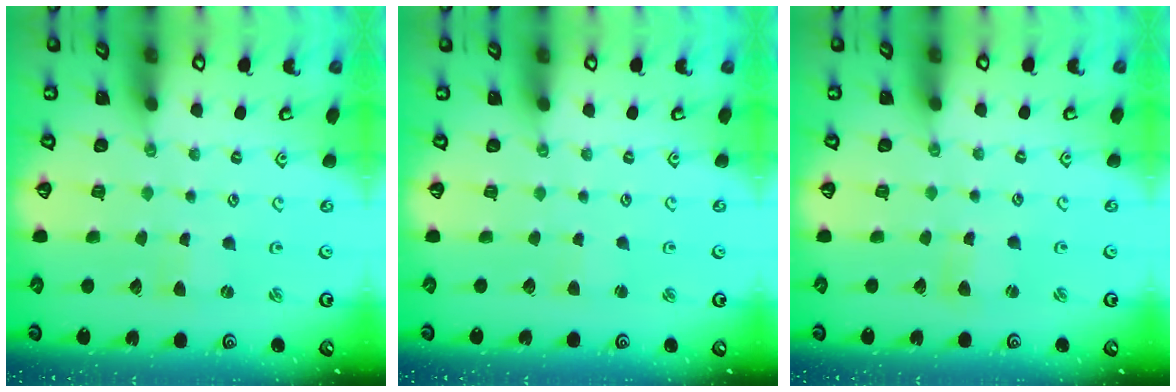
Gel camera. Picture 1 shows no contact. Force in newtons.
{"total": 1.7, "press": 1.6, "slide": 0.2}
{"total": 2.5, "press": 2.5, "slide": 0.3}